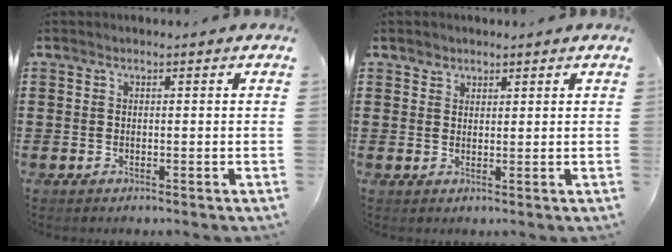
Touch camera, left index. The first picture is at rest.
{"total": 1.7, "force": [1.4, 0.9, -0.1], "torque": [0.006, 0.000, 0.028]}